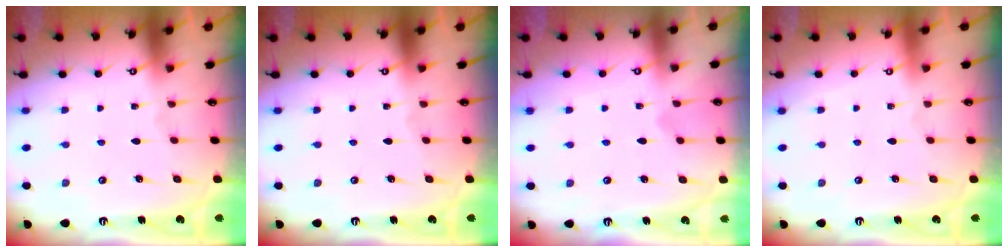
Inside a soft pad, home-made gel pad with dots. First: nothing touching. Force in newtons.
{"total": 0.0}
{"total": 6.0, "press": 6.0, "slide": 0.3}
{"total": 3.9, "press": 3.9, "slide": 0.1}